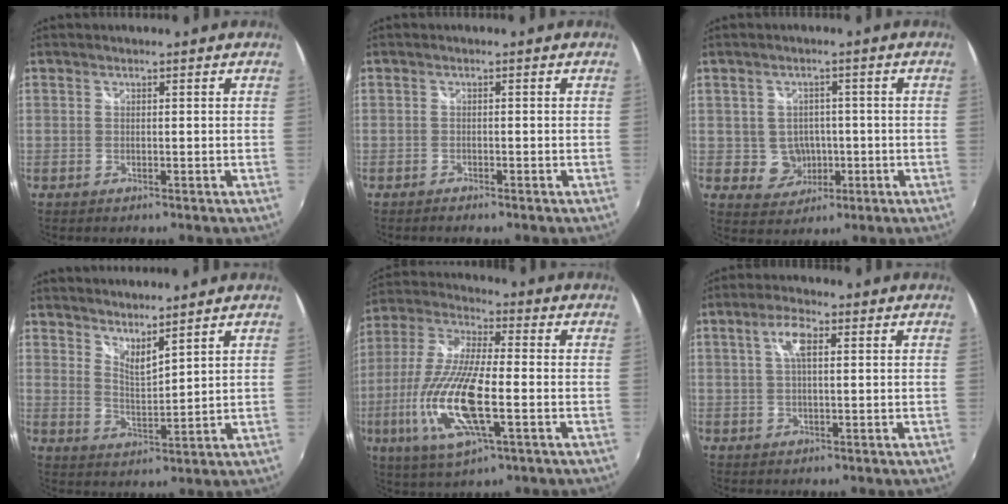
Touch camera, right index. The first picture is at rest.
{"total": 1.2, "force": [-1.1, 0.3, 0.4], "torque": [-0.015, -0.004, -0.021]}
{"total": 5.2, "force": [-0.7, 5.0, 1.1], "torque": [-0.032, 0.011, 0.004]}
{"total": 5.7, "force": [5.1, 0.7, 2.3], "torque": [-0.036, -0.010, 0.085]}
{"total": 17.9, "force": [-4.8, 4.8, 16.6], "torque": [-0.352, -0.019, -0.094]}
{"total": 4.4, "force": [1.3, 1.5, 4.0], "torque": [-0.076, 0.009, 0.023]}